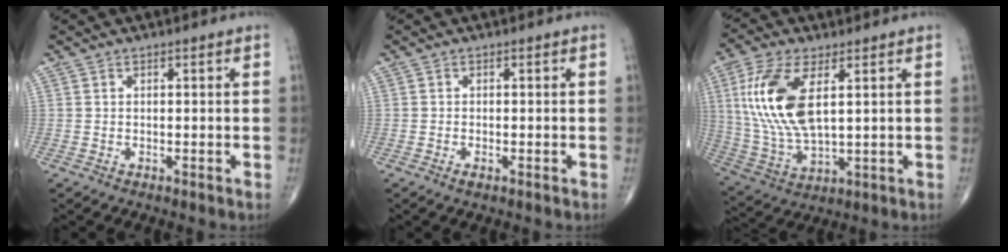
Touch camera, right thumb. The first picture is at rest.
{"total": 1.0, "force": [-0.5, 0.4, 0.7], "torque": [-0.012, -0.001, -0.009]}
{"total": 15.8, "force": [4.0, 7.1, 13.6], "torque": [-0.295, -0.011, 0.085]}